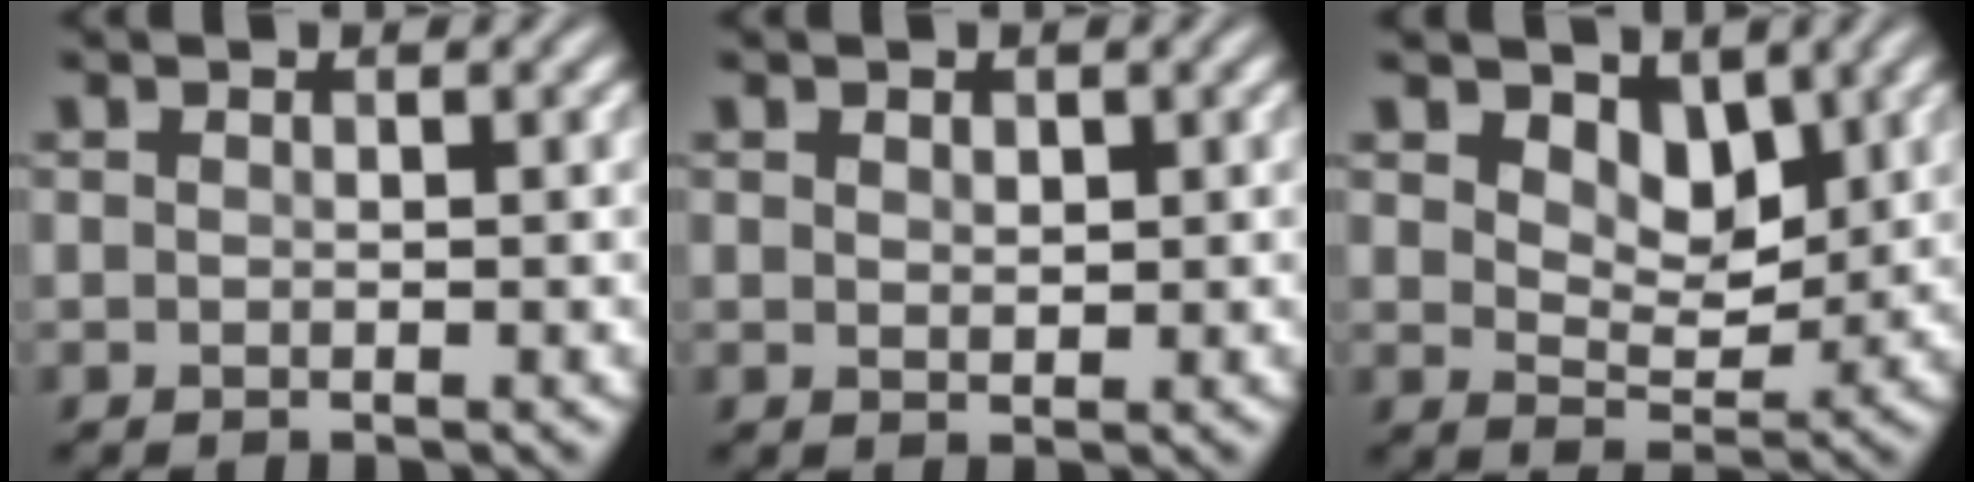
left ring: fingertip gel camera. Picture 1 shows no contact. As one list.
[{"total": 0.7, "force": [0.4, 0.5, 0.0], "torque": [-0.002, -0.001, 0.009]}, {"total": 3.4, "force": [2.1, 2.1, 1.7], "torque": [-0.035, -0.010, 0.027]}]